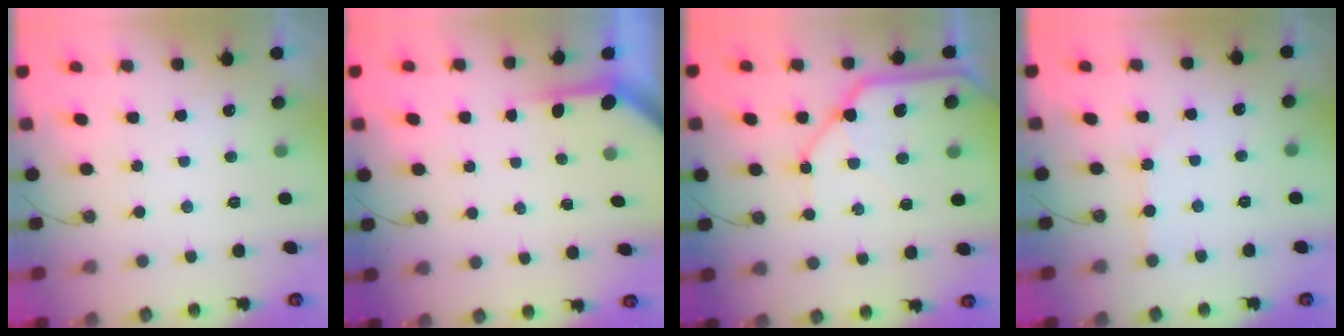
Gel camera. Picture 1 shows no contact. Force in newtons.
{"total": 3.8, "press": 3.8, "slide": 0.3}
{"total": 13.2, "press": 13.0, "slide": 1.8}
{"total": 2.1, "press": 2.1, "slide": 0.4}